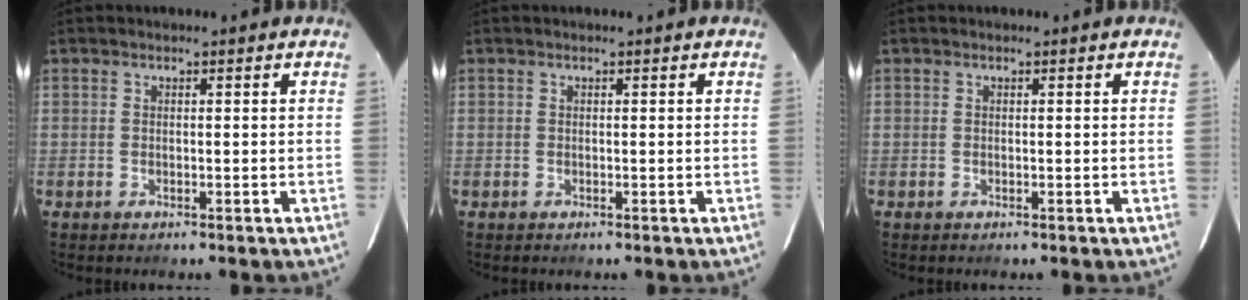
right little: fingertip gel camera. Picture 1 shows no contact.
{"total": 0.0}
{"total": 0.0}